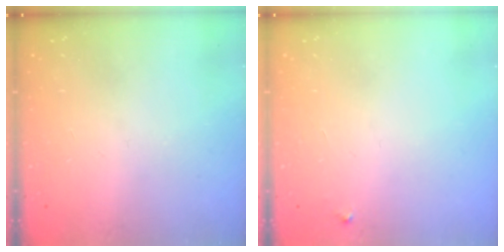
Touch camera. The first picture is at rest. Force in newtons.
{"total": 2.3, "press": 2.3, "slide": 0.2}